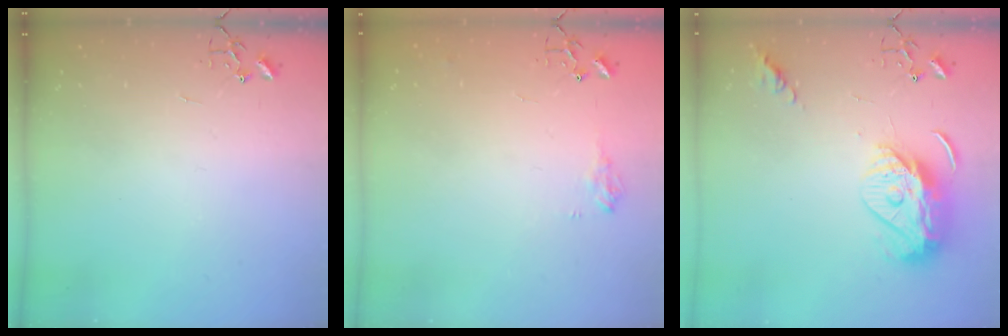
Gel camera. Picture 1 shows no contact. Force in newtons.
{"total": 7.7, "press": 7.7, "slide": 0.3}
{"total": 12.3, "press": 12.2, "slide": 1.1}